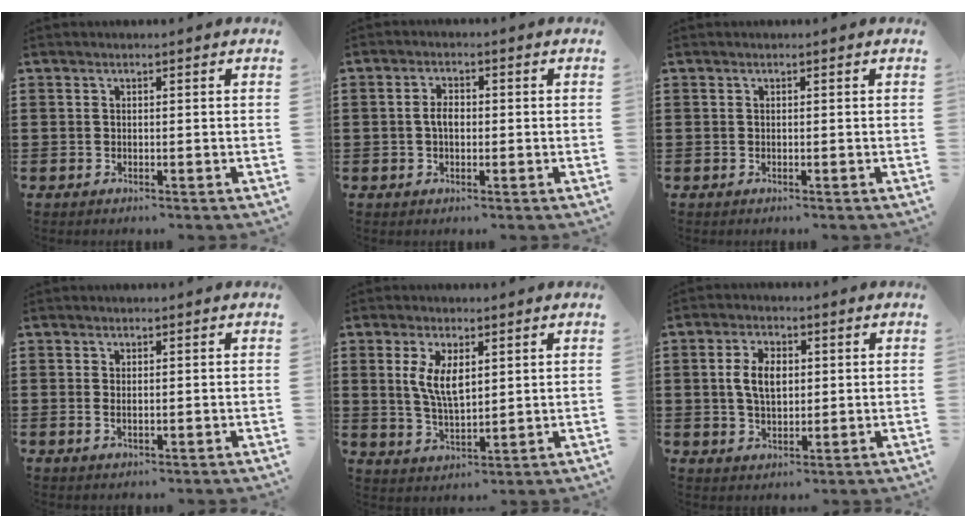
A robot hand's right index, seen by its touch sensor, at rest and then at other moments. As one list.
[{"total": 2.6, "force": [-0.2, 1.4, 2.2], "torque": [-0.050, 0.001, -0.006]}, {"total": 0.0}, {"total": 1.3, "force": [0.2, 0.5, 1.2], "torque": [-0.024, 0.004, 0.002]}, {"total": 6.0, "force": [1.7, 2.6, 5.2], "torque": [-0.107, 0.005, 0.029]}, {"total": 5.6, "force": [0.6, 3.2, 4.5], "torque": [-0.100, 0.004, 0.003]}]